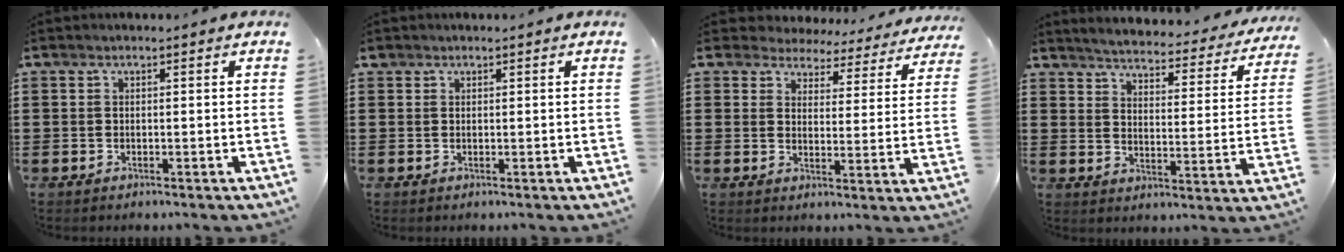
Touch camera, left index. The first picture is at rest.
{"total": 0.7, "force": [0.5, 0.4, 0.1], "torque": [-0.006, 0.003, 0.010]}
{"total": 4.2, "force": [4.0, 1.0, 0.1], "torque": [-0.029, -0.027, 0.068]}
{"total": 3.8, "force": [3.7, -0.3, 0.9], "torque": [-0.039, -0.036, 0.055]}